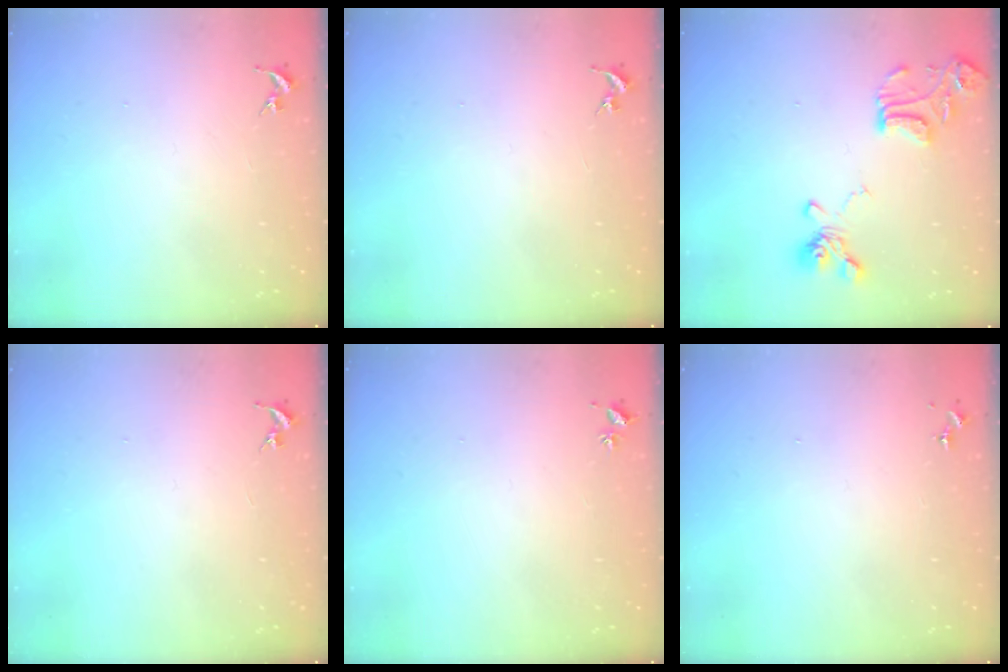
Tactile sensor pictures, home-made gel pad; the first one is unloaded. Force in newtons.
{"total": 0.0}
{"total": 15.9, "press": 15.8, "slide": 1.7}
{"total": 0.0}
{"total": 2.0, "press": 2.0, "slide": 0.3}
{"total": 0.0}